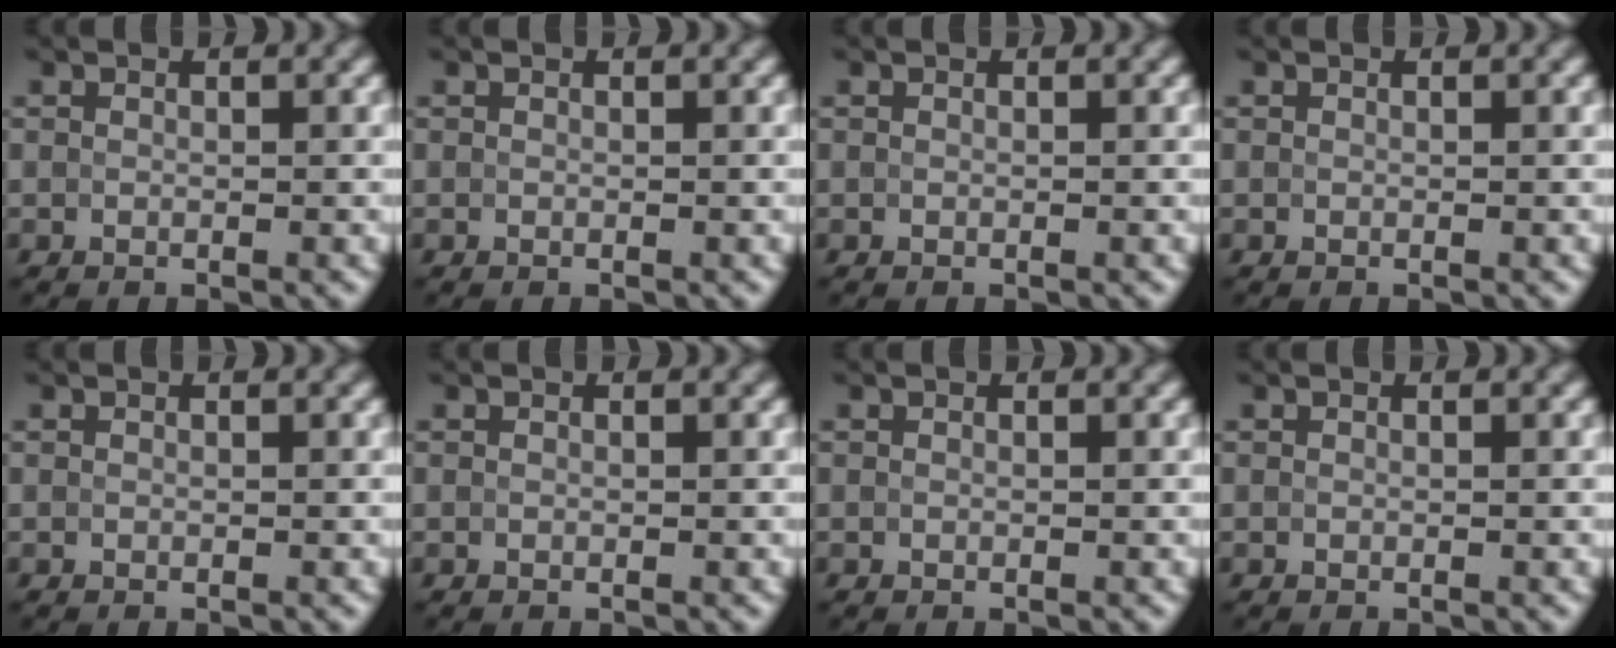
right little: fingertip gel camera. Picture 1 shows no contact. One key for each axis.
{"total": 0.0}
{"total": 0.0}
{"total": 0.0}
{"total": 0.0}
{"total": 0.0}
{"total": 0.0}
{"total": 0.0}